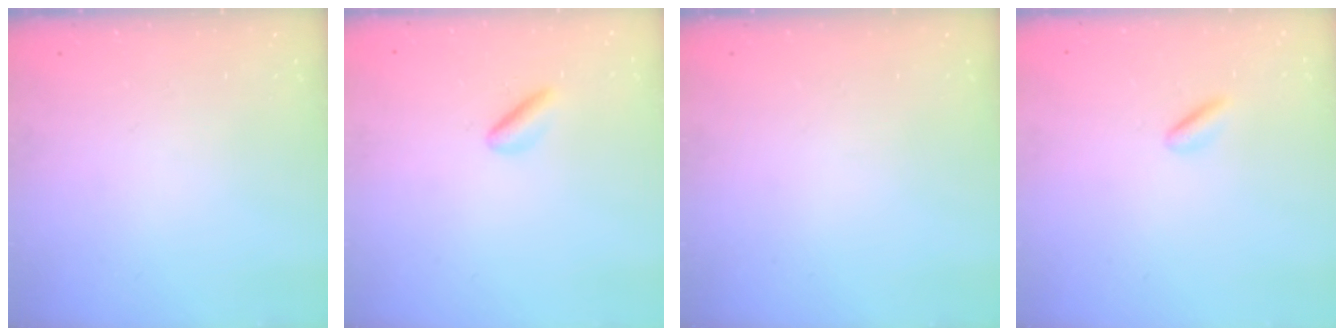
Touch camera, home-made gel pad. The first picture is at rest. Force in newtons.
{"total": 2.8, "press": 2.6, "slide": 0.9}
{"total": 0.0}
{"total": 2.5, "press": 2.3, "slide": 1.0}